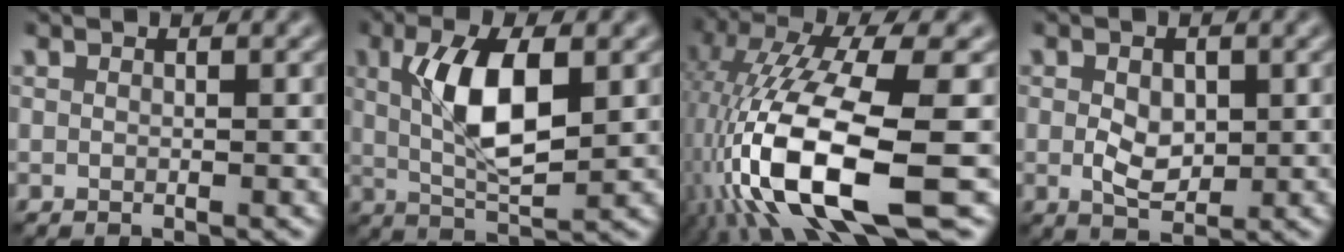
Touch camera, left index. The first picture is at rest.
{"total": 6.5, "force": [0.5, 2.3, 6.1], "torque": [-0.114, 0.008, 0.015]}
{"total": 13.8, "force": [-5.7, 4.0, 11.9], "torque": [-0.239, -0.010, -0.093]}
{"total": 2.7, "force": [-0.5, 1.7, 2.1], "torque": [-0.040, 0.000, -0.002]}